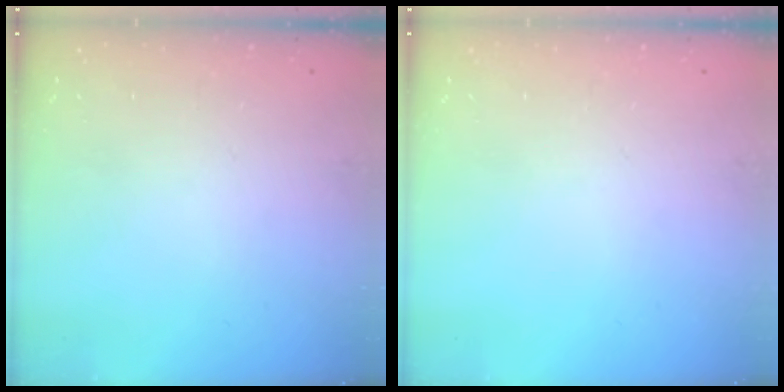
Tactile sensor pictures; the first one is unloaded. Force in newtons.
{"total": 0.0}